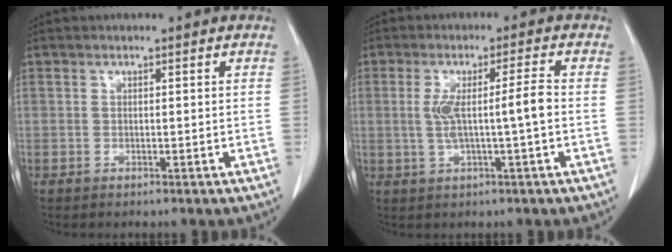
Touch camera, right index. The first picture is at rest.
{"total": 6.0, "force": [-0.3, -0.5, 6.0], "torque": [-0.110, 0.007, 0.000]}